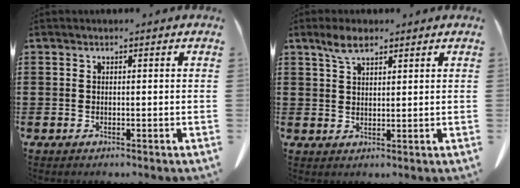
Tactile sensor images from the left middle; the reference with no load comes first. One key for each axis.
{"total": 3.9, "fx": 2.6, "fy": 1.5, "fz": 2.5, "tx": -0.054, "ty": 0.004, "tz": 0.047}